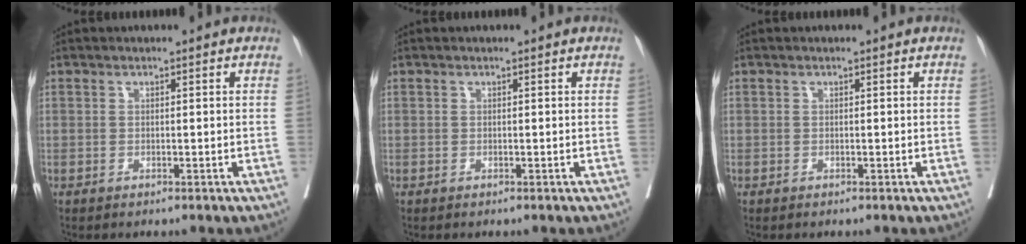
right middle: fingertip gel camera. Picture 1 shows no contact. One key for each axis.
{"total": 0.0}
{"total": 0.0}